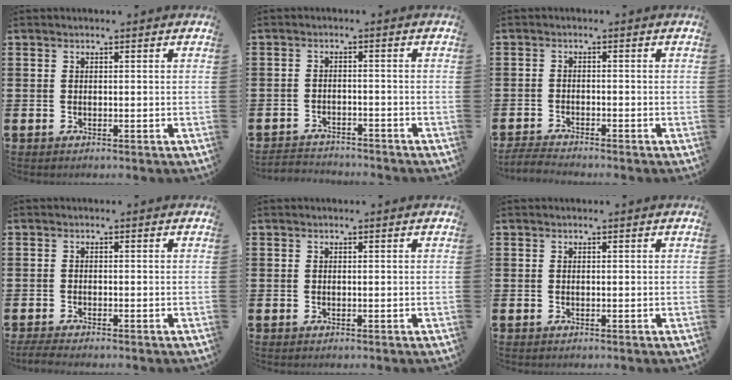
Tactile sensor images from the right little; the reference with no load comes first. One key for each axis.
{"total": 2.3, "fx": -2.3, "fy": 0.2, "fz": -0.2, "tx": -0.002, "ty": 0.002, "tz": -0.051}
{"total": 1.9, "fx": -1.8, "fy": -0.1, "fz": 0.4, "tx": -0.008, "ty": 0.004, "tz": -0.037}
{"total": 1.2, "fx": -0.9, "fy": 0.1, "fz": 0.7, "tx": -0.013, "ty": -0.002, "tz": -0.017}
{"total": 0.0}
{"total": 0.0}